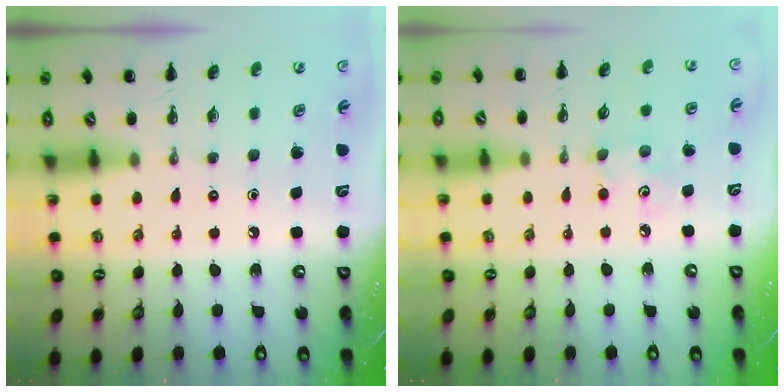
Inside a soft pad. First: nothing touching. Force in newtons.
{"total": 3.3, "press": 3.2, "slide": 0.8}